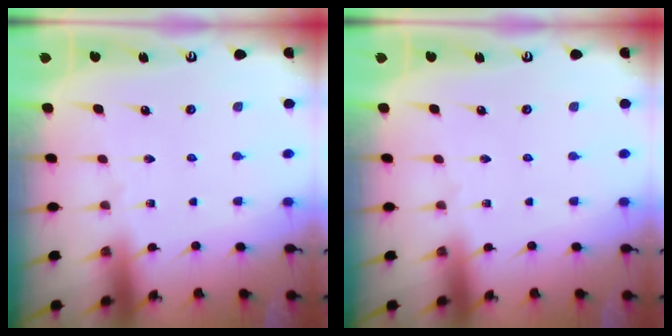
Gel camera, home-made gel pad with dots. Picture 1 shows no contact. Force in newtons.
{"total": 0.0}